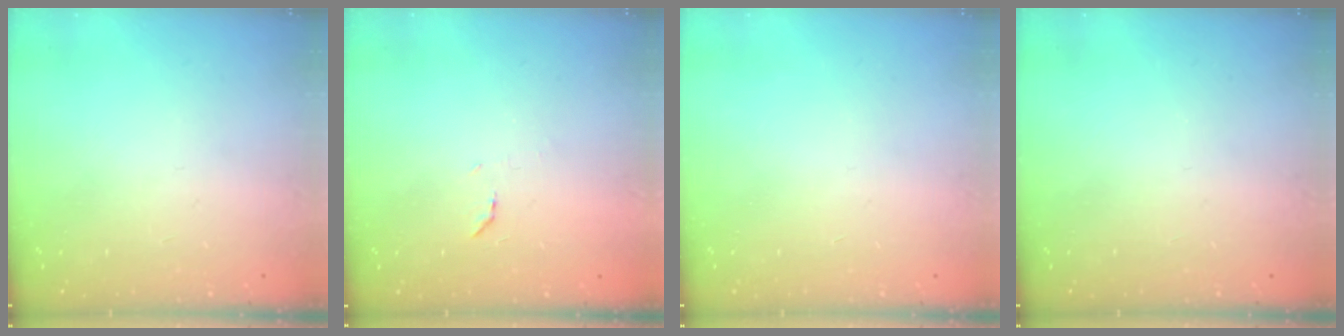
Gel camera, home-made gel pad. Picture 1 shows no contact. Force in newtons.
{"total": 6.3, "press": 6.2, "slide": 0.6}
{"total": 0.0}
{"total": 0.0}